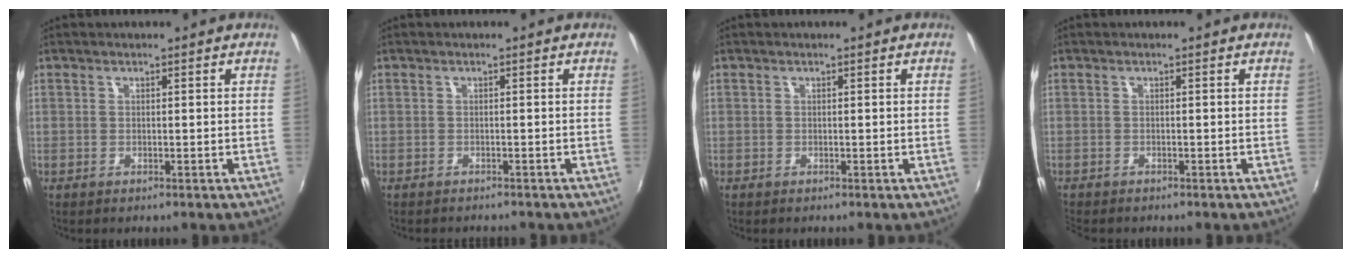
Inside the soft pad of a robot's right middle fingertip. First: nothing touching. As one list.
[{"total": 2.7, "force": [-2.5, 0.3, 0.9], "torque": [-0.027, -0.016, -0.036]}, {"total": 0.0}, {"total": 2.0, "force": [-1.8, 0.5, 0.6], "torque": [-0.016, -0.010, -0.031]}]